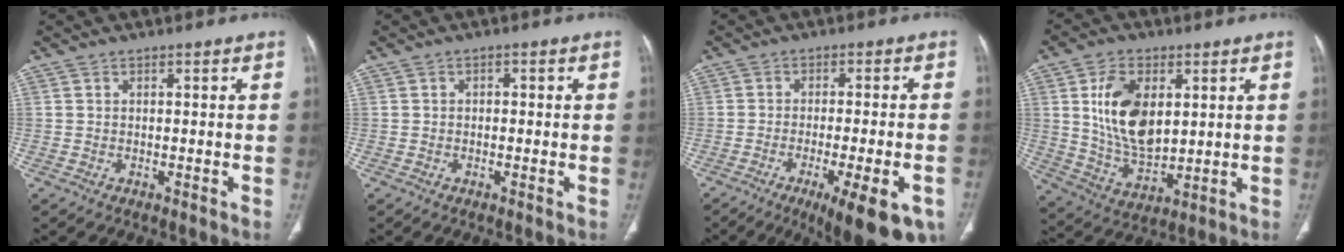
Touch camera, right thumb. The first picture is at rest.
{"total": 1.0, "force": [-0.1, 0.8, 0.6], "torque": [-0.001, 0.003, -0.007]}
{"total": 15.8, "force": [-8.4, 4.2, 12.8], "torque": [-0.137, 0.003, -0.115]}
{"total": 14.1, "force": [3.3, 8.3, 10.9], "torque": [-0.180, -0.020, 0.071]}